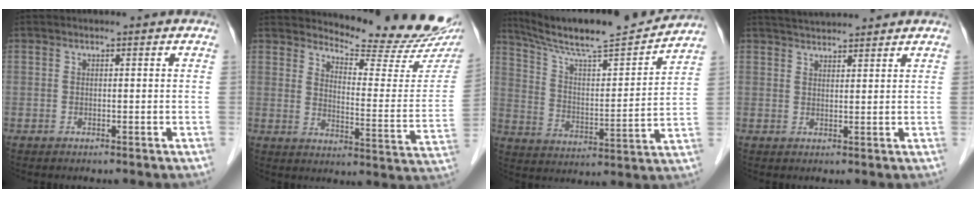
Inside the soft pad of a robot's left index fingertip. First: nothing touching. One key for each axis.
{"total": 17.0, "fx": 16.2, "fy": 1.2, "fz": 5.0, "tx": -0.068, "ty": -0.100, "tz": 0.194}
{"total": 17.9, "fx": 16.4, "fy": 0.5, "fz": 7.0, "tx": -0.124, "ty": -0.005, "tz": 0.263}
{"total": 5.6, "fx": 5.4, "fy": 0.5, "fz": 1.5, "tx": -0.028, "ty": 0.030, "tz": 0.084}